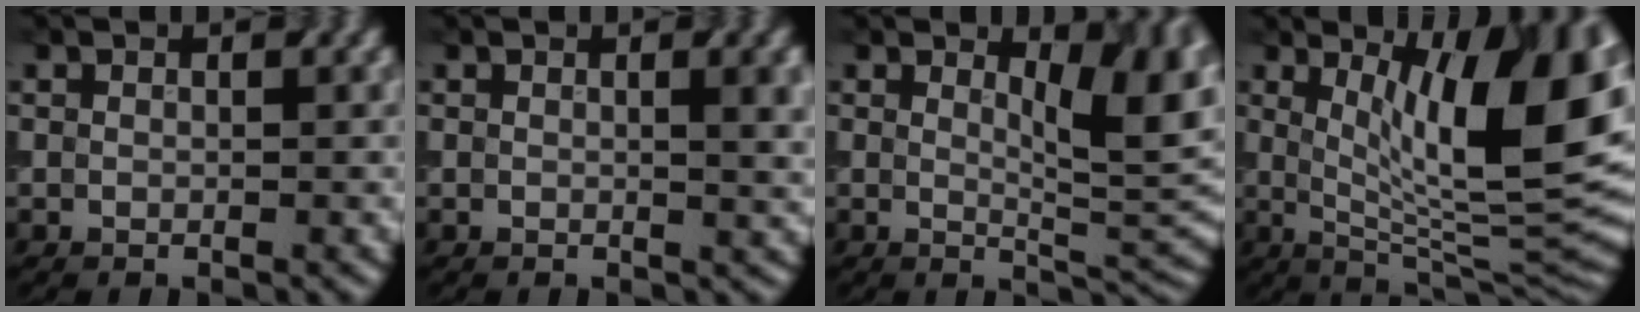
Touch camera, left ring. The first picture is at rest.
{"total": 2.7, "force": [0.4, 1.2, 2.4], "torque": [-0.023, 0.002, 0.010]}
{"total": 6.2, "force": [1.3, 2.7, 5.4], "torque": [-0.078, -0.008, 0.031]}
{"total": 12.4, "force": [2.7, 3.3, 11.6], "torque": [-0.158, -0.002, 0.052]}